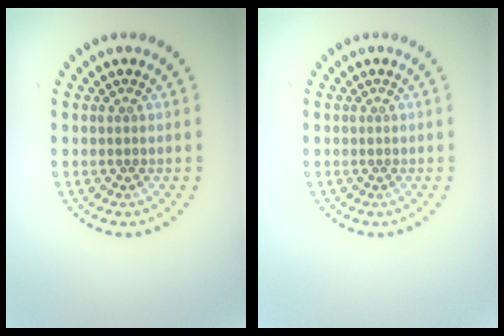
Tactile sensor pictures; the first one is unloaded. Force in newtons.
{"total": 0.0}